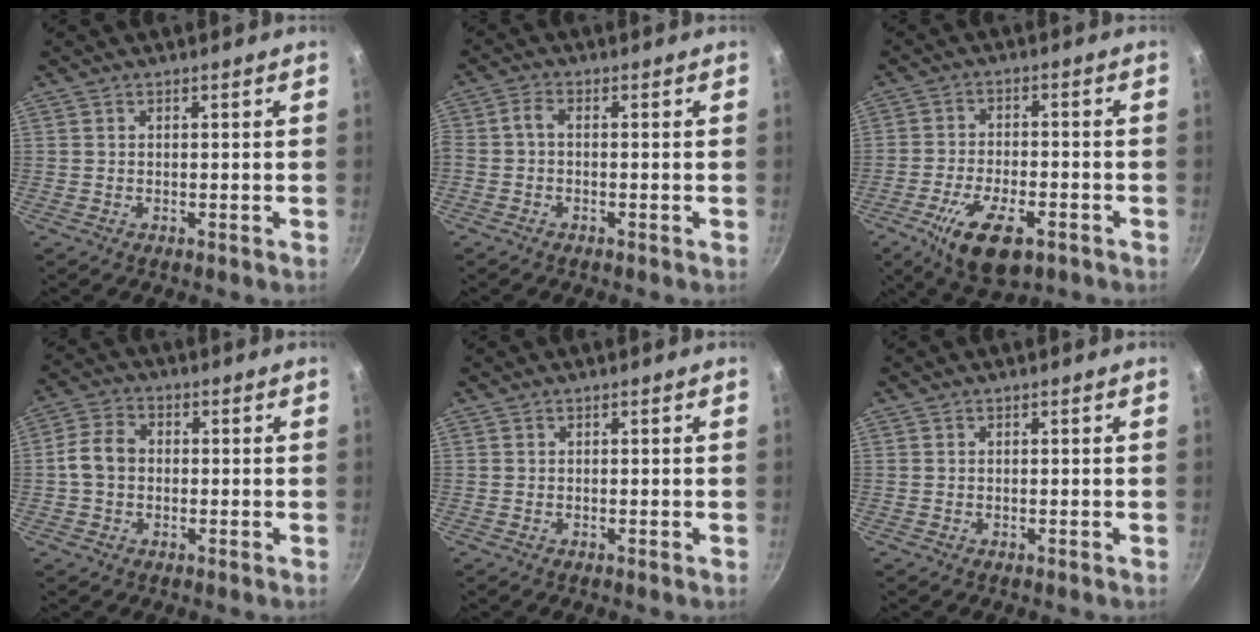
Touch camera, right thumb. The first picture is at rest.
{"total": 3.0, "force": [-0.6, 1.6, 2.5], "torque": [-0.058, 0.010, -0.019]}
{"total": 11.6, "force": [-5.9, 5.0, 8.7], "torque": [-0.150, 0.011, -0.095]}
{"total": 6.3, "force": [-0.3, 4.7, 4.1], "torque": [-0.075, 0.020, -0.013]}
{"total": 0.0}
{"total": 0.0}